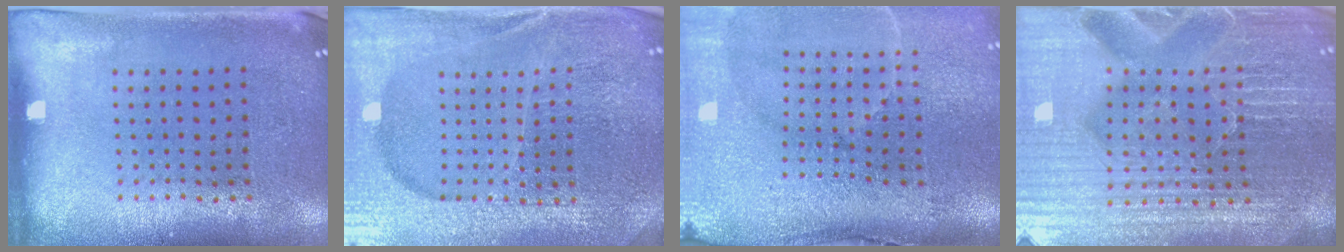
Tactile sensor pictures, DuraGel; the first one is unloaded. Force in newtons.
{"total": 5.3, "press": 4.8, "slide": 2.2}
{"total": 5.0, "press": 4.1, "slide": 2.9}
{"total": 6.3, "press": 5.6, "slide": 2.8}